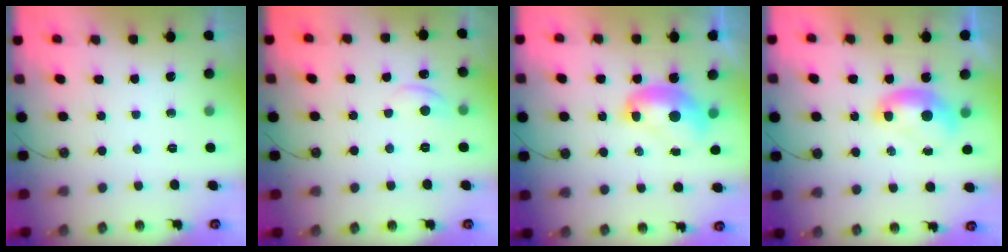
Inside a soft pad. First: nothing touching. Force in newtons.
{"total": 2.1, "press": 2.1, "slide": 0.5}
{"total": 2.5, "press": 2.5, "slide": 0.3}
{"total": 1.3, "press": 1.3, "slide": 0.3}